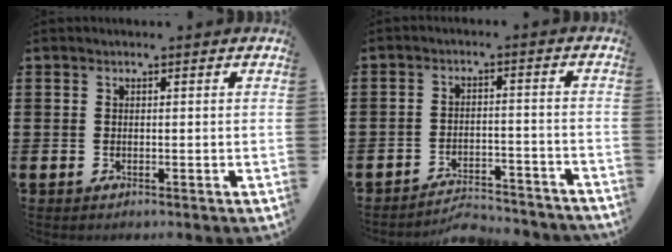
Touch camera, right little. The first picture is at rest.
{"total": 4.1, "force": [-4.1, 0.3, 0.4], "torque": [-0.009, 0.004, -0.086]}